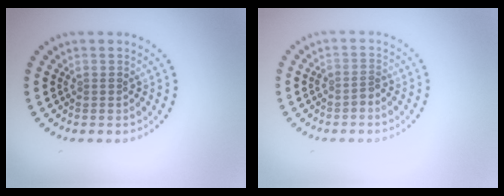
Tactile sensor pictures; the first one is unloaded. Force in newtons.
{"total": 1.1, "press": 0.9, "slide": 0.6}